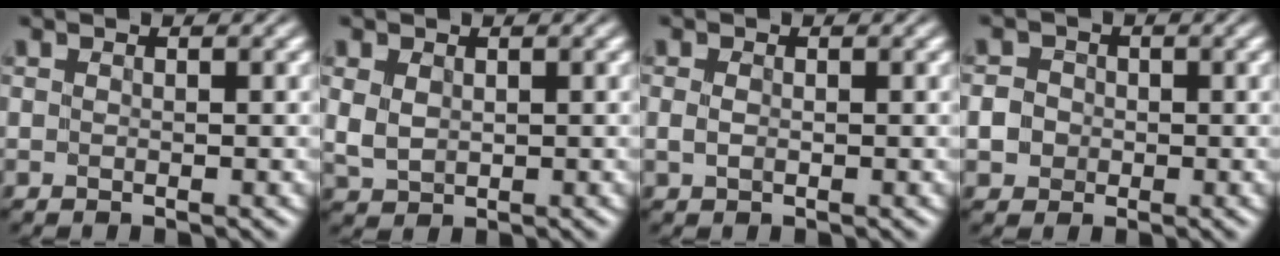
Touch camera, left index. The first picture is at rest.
{"total": 2.0, "force": [0.6, 1.5, 1.2], "torque": [-0.032, -0.001, 0.016]}
{"total": 0.9, "force": [0.0, 0.6, 0.7], "torque": [-0.017, -0.001, -0.002]}
{"total": 2.2, "force": [-0.3, 2.0, 0.7], "torque": [0.001, 0.006, -0.010]}